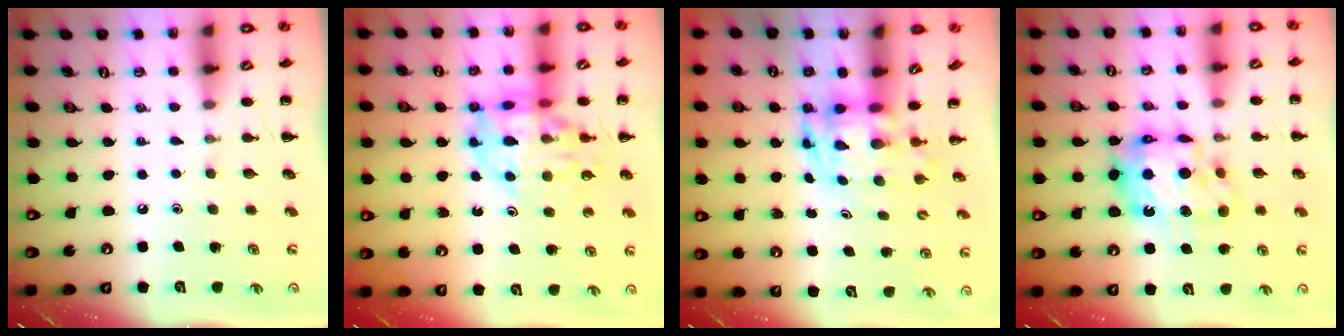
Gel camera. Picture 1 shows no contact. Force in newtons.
{"total": 16.0, "press": 15.6, "slide": 3.8}
{"total": 3.8, "press": 3.7, "slide": 0.7}
{"total": 15.0, "press": 14.9, "slide": 1.5}